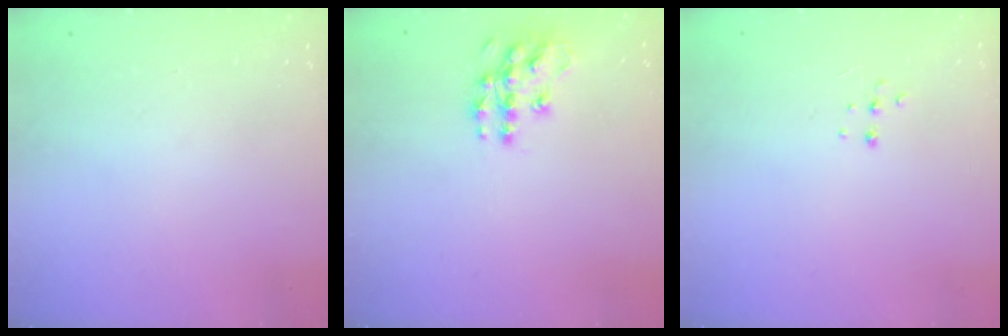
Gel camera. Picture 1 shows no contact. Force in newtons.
{"total": 10.4, "press": 10.4, "slide": 0.4}
{"total": 4.6, "press": 4.5, "slide": 0.8}